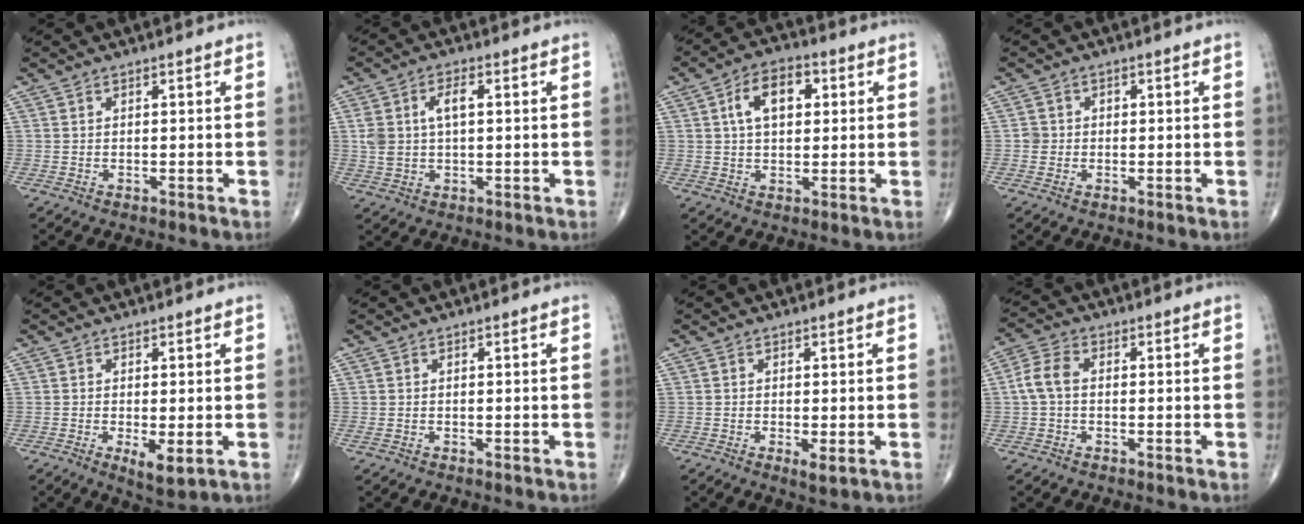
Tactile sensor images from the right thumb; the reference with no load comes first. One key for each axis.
{"total": 6.4, "fx": 1.1, "fy": 3.4, "fz": 5.3, "tx": -0.109, "ty": 0.012, "tz": 0.024}
{"total": 9.3, "fx": 2.4, "fy": 5.5, "fz": 7.0, "tx": -0.106, "ty": 0.012, "tz": 0.035}
{"total": 1.9, "fx": -0.1, "fy": 1.9, "fz": 0.3, "tx": 0.009, "ty": 0.006, "tz": -0.005}
{"total": 4.5, "fx": -1.1, "fy": 1.5, "fz": 4.1, "tx": -0.070, "ty": -0.015, "tz": -0.015}
{"total": 0.6, "fx": -0.2, "fy": 0.3, "fz": 0.5, "tx": -0.015, "ty": 0.002, "tz": -0.001}
{"total": 2.2, "fx": -0.5, "fy": 0.6, "fz": 2.1, "tx": -0.039, "ty": -0.009, "tz": -0.009}
{"total": 5.2, "fx": -0.1, "fy": 3.4, "fz": 3.9, "tx": -0.081, "ty": 0.015, "tz": -0.010}